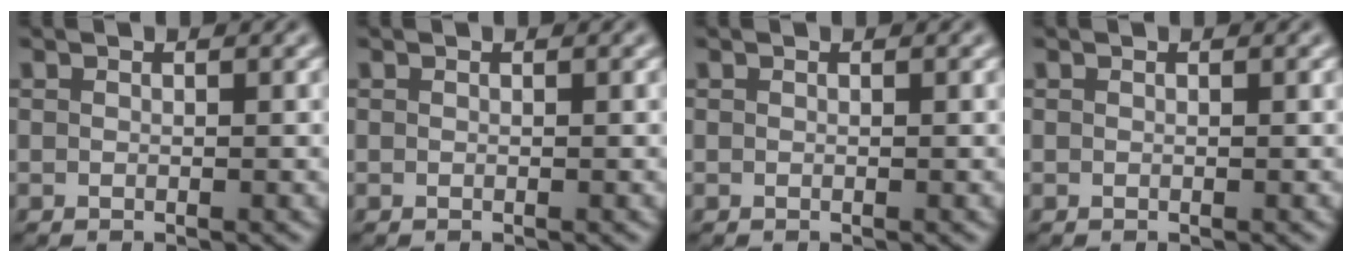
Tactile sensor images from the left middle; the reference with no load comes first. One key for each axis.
{"total": 0.0}
{"total": 0.0}
{"total": 0.0}